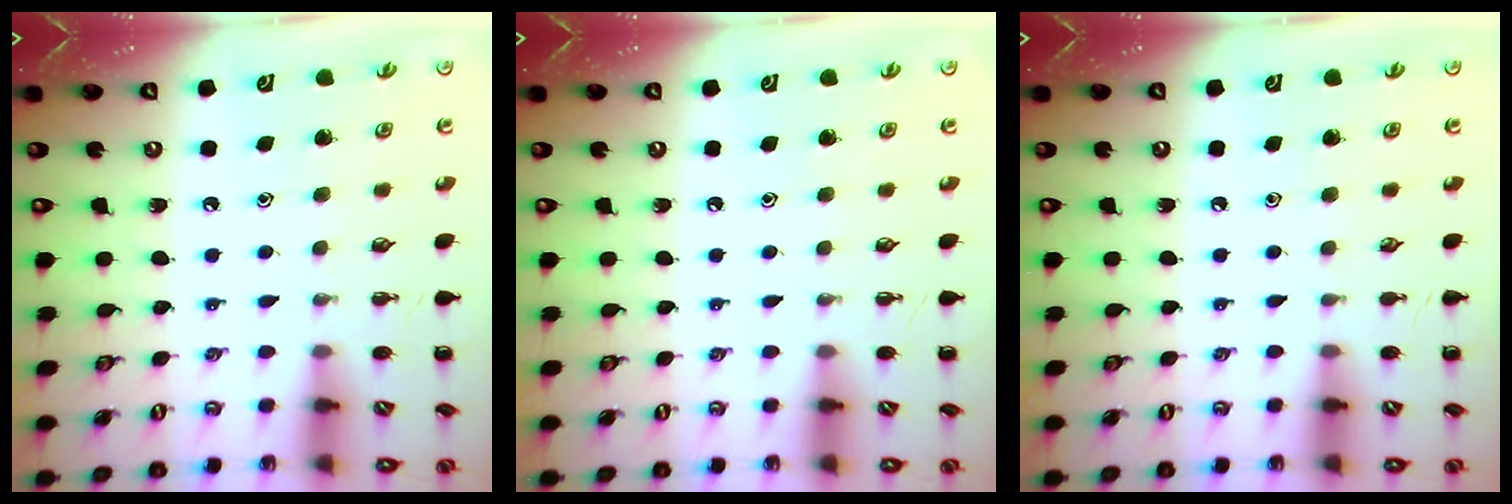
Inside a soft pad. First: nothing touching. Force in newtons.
{"total": 0.0}
{"total": 0.0}